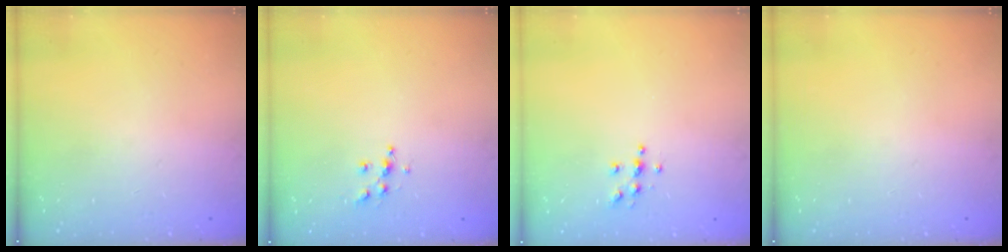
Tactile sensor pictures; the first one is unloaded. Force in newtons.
{"total": 6.1, "press": 6.1, "slide": 0.4}
{"total": 5.5, "press": 5.5, "slide": 0.4}
{"total": 0.0}